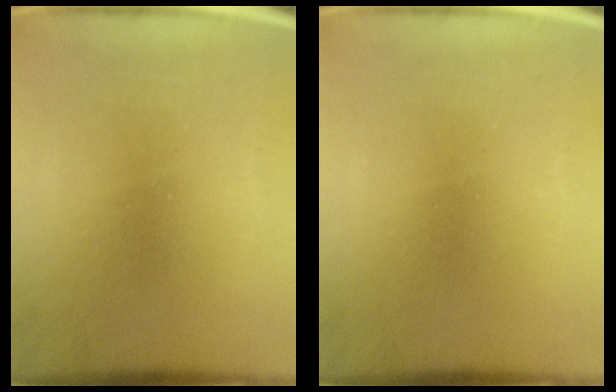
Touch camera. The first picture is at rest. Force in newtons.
{"total": 0.0}